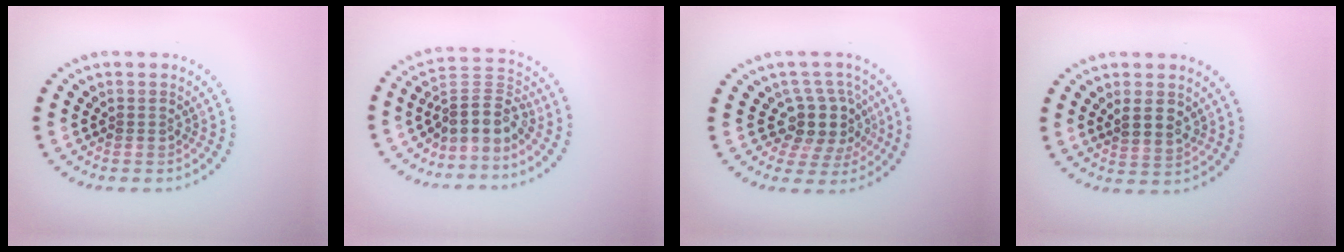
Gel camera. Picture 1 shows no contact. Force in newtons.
{"total": 3.9, "press": 3.1, "slide": 2.4}
{"total": 4.3, "press": 3.4, "slide": 2.5}
{"total": 2.1, "press": 2.0, "slide": 0.7}